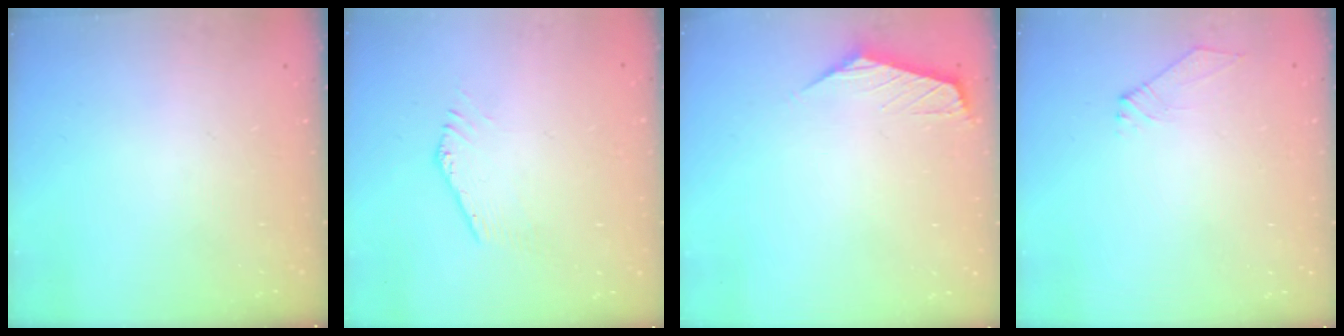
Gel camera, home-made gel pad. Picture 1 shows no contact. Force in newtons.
{"total": 1.5, "press": 1.5, "slide": 0.4}
{"total": 0.8, "press": 0.7, "slide": 0.4}
{"total": 3.2, "press": 3.1, "slide": 0.6}